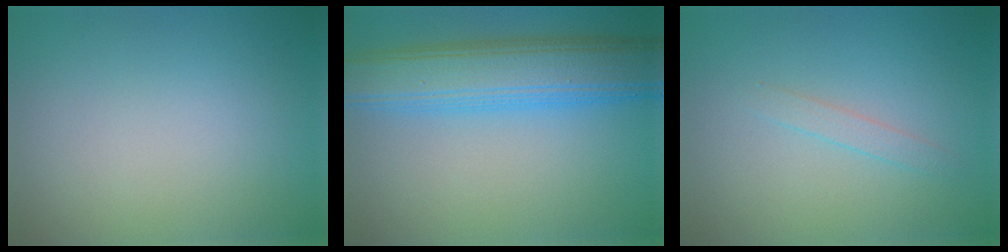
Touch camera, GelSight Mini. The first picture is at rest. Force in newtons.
{"total": 8.2, "press": 8.2, "slide": 0.1}
{"total": 1.1, "press": 1.1, "slide": 0.1}